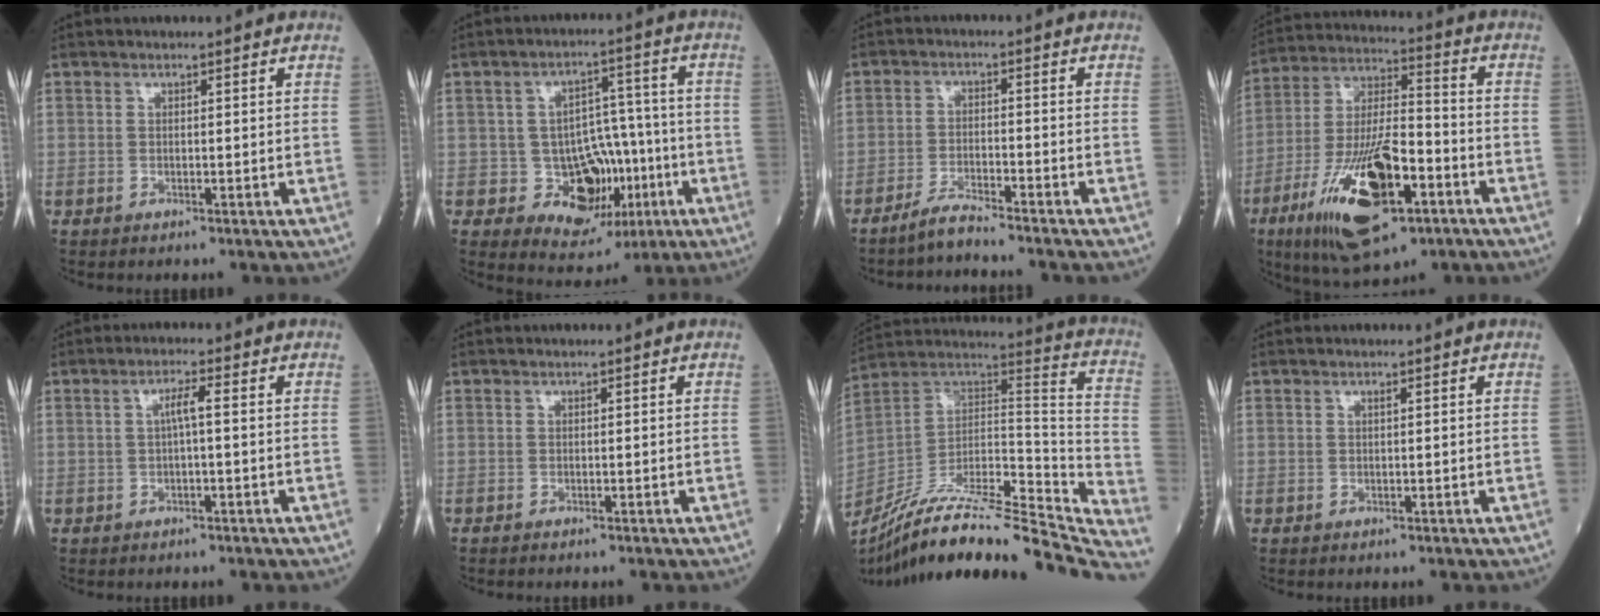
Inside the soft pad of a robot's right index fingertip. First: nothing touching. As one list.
[{"total": 10.0, "force": [-2.8, 7.7, 5.6], "torque": [-0.068, 0.024, -0.033]}, {"total": 3.9, "force": [-3.7, -0.5, 1.3], "torque": [-0.032, -0.012, -0.072]}, {"total": 19.2, "force": [-8.5, 5.7, 16.2], "torque": [-0.333, -0.017, -0.144]}, {"total": 2.4, "force": [0.1, 0.2, 2.4], "torque": [-0.042, 0.004, 0.002]}, {"total": 0.0}, {"total": 35.6, "force": [-31.2, 2.8, 17.0], "torque": [-0.215, -0.031, -0.464]}, {"total": 0.0}]